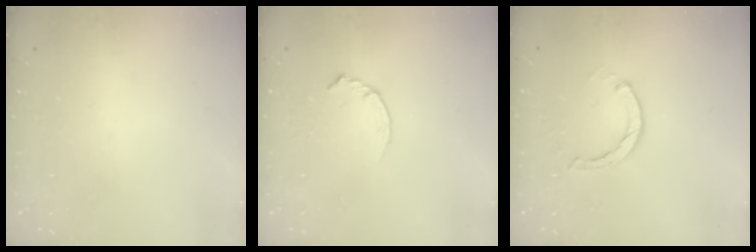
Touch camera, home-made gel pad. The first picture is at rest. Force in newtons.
{"total": 2.8, "press": 2.8, "slide": 0.4}
{"total": 1.3, "press": 1.2, "slide": 0.3}